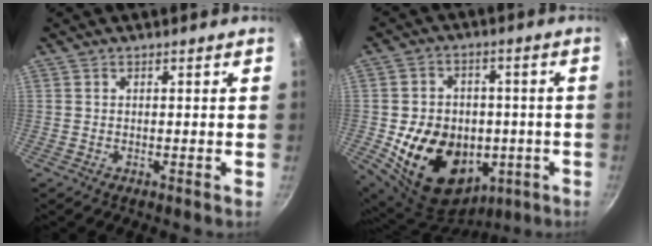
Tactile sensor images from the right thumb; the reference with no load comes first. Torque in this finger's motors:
{"motor_torque": [-0.55, 1.66, 0.69, 0.38, 0.45]}